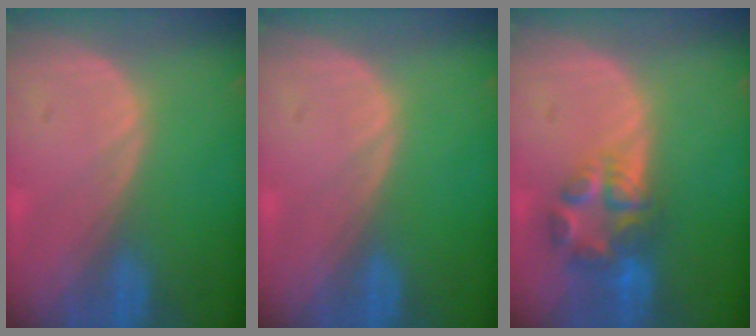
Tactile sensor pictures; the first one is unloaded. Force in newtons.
{"total": 0.0}
{"total": 7.0, "press": 6.1, "slide": 3.4}